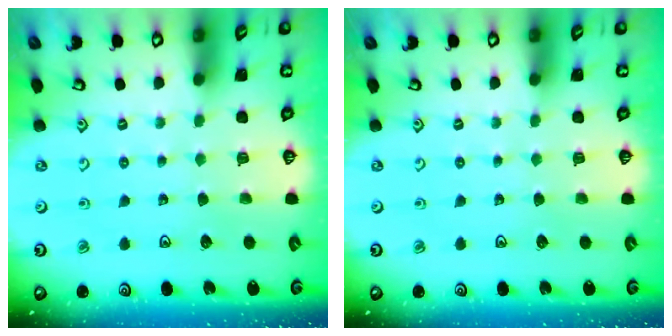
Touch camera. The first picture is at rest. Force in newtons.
{"total": 0.0}